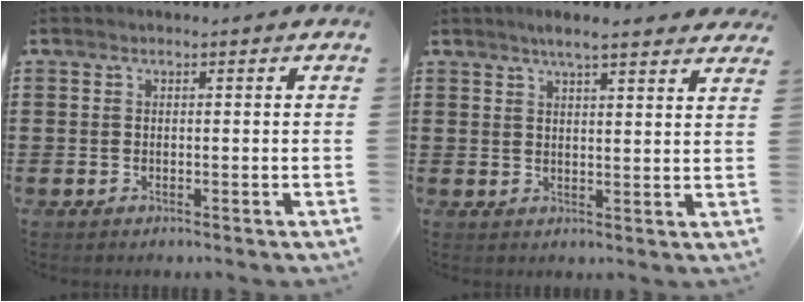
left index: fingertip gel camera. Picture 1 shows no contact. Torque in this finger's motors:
{"motor_torque": [1.61, -0.53, 0.46, 0.08]}